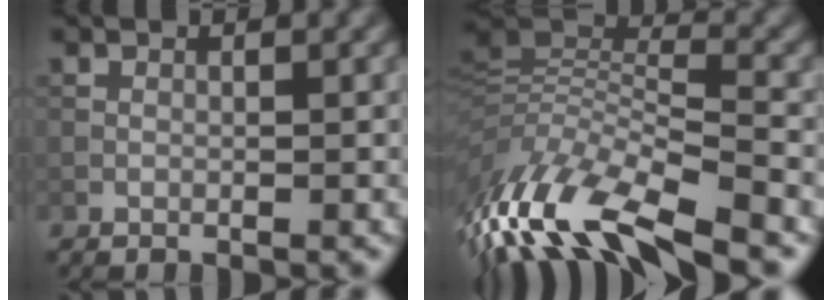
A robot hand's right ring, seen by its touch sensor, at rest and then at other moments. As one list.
[{"total": 14.1, "force": [-8.5, 4.7, 10.2], "torque": [-0.220, 0.008, -0.157]}]